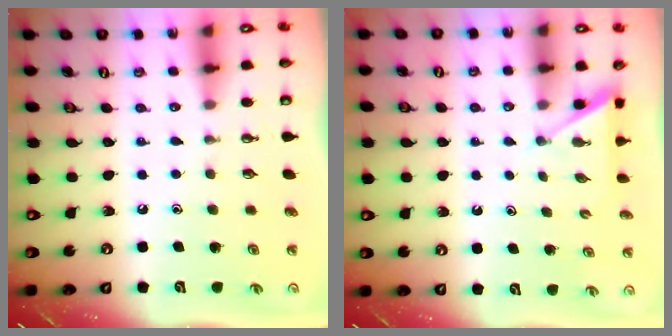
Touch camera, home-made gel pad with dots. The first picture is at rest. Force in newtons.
{"total": 2.2, "press": 2.2, "slide": 0.2}